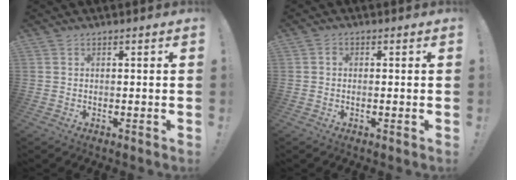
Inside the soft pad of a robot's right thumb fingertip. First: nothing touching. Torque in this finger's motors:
{"motor_torque": [0.23, 0.18, 0.50, -0.11, -0.06]}